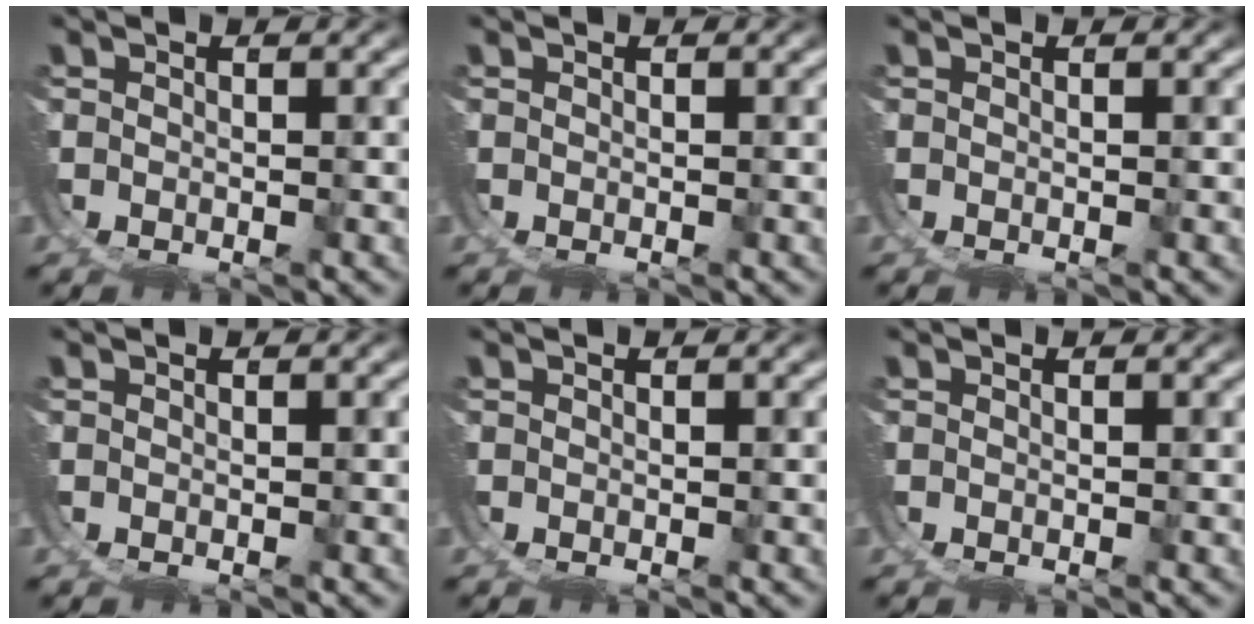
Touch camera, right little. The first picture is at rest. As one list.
[{"total": 0.0}, {"total": 0.0}, {"total": 0.0}, {"total": 0.0}, {"total": 0.0}]